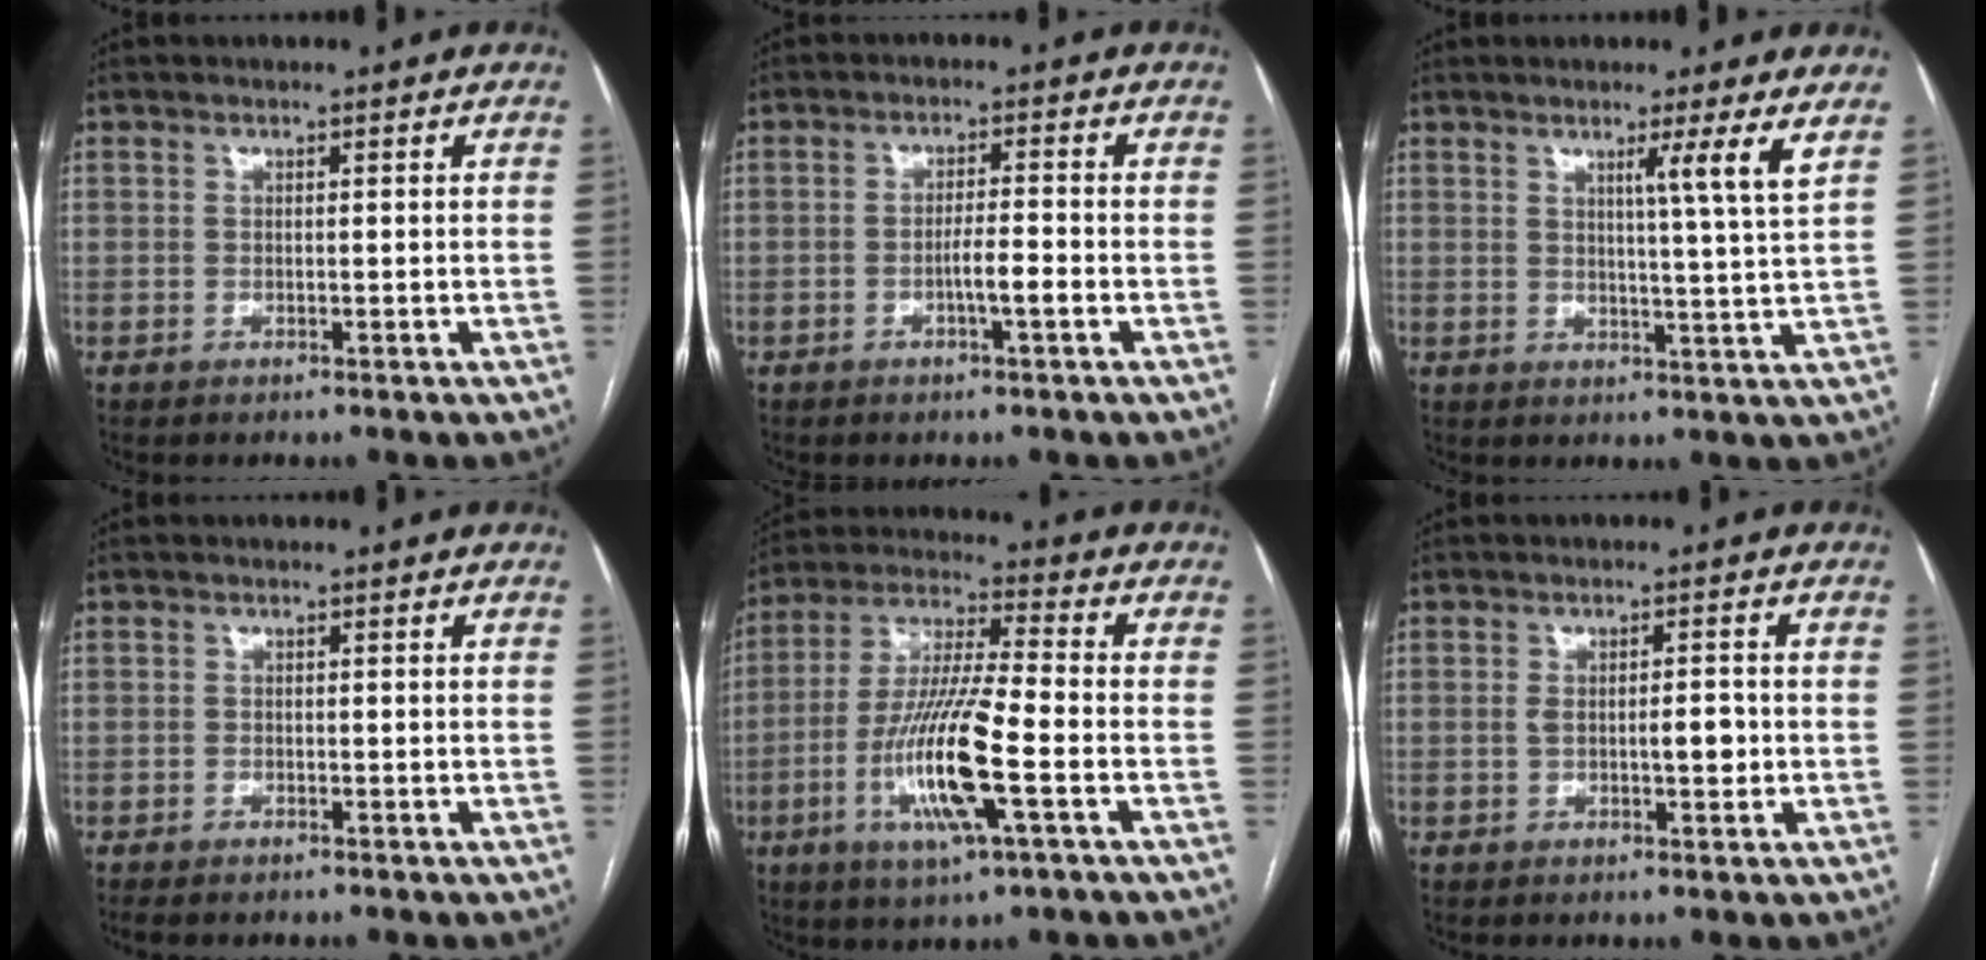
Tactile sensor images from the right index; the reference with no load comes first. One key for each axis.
{"total": 3.6, "fx": -1.3, "fy": 0.1, "fz": 3.3, "tx": -0.055, "ty": 0.000, "tz": -0.025}
{"total": 5.2, "fx": 2.7, "fy": -1.9, "fz": 4.0, "tx": -0.060, "ty": -0.016, "tz": 0.045}
{"total": 1.1, "fx": -0.9, "fy": 0.5, "fz": 0.4, "tx": -0.006, "ty": 0.000, "tz": -0.013}
{"total": 15.0, "fx": -4.5, "fy": 1.3, "fz": 14.2, "tx": -0.288, "ty": -0.011, "tz": -0.085}
{"total": 3.7, "fx": -0.4, "fy": 1.1, "fz": 3.5, "tx": -0.062, "ty": 0.003, "tz": -0.003}